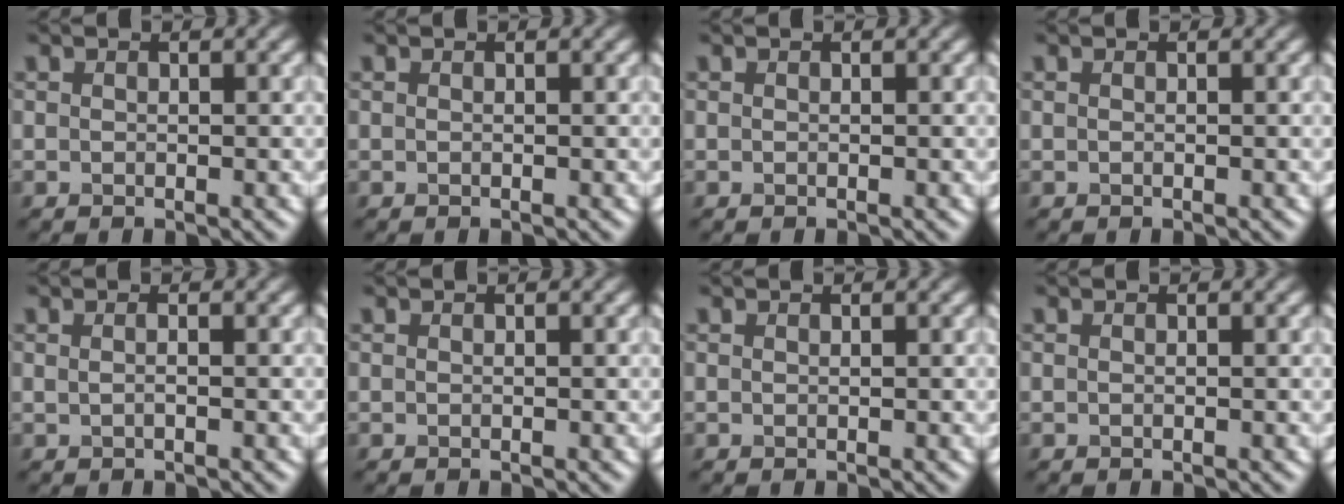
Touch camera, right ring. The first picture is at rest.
{"total": 0.0}
{"total": 0.0}
{"total": 0.0}
{"total": 0.6, "force": [0.1, 0.1, 0.6], "torque": [-0.014, -0.004, -0.003]}
{"total": 0.0}
{"total": 0.0}
{"total": 0.0}